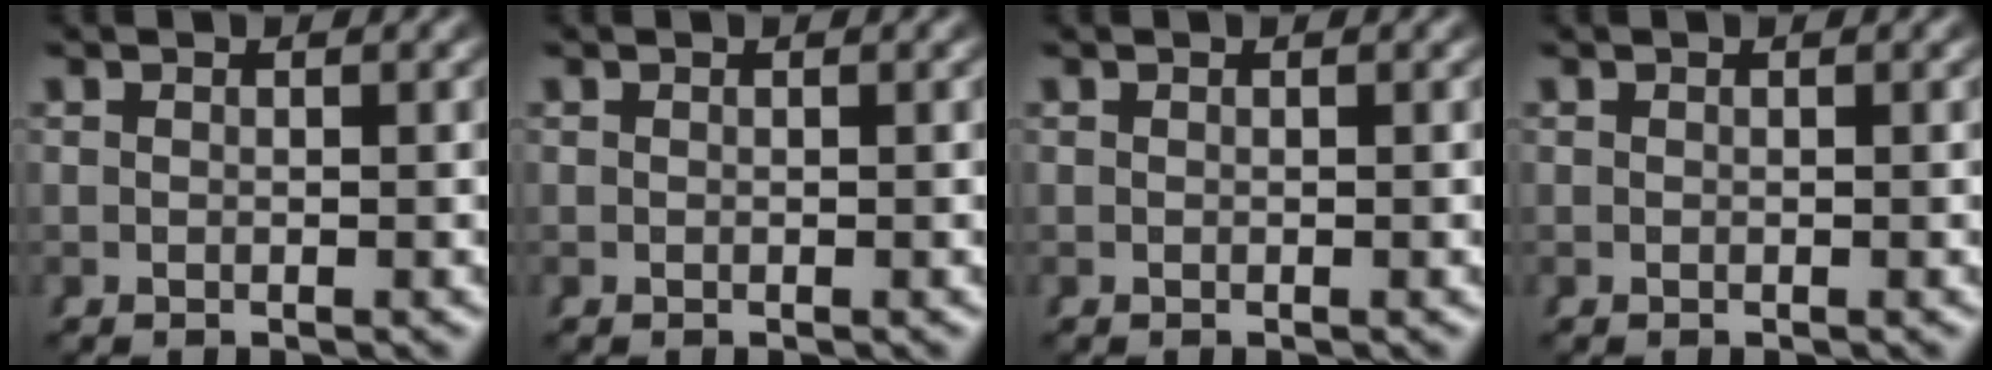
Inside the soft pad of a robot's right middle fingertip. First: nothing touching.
{"total": 0.0}
{"total": 0.0}
{"total": 0.0}